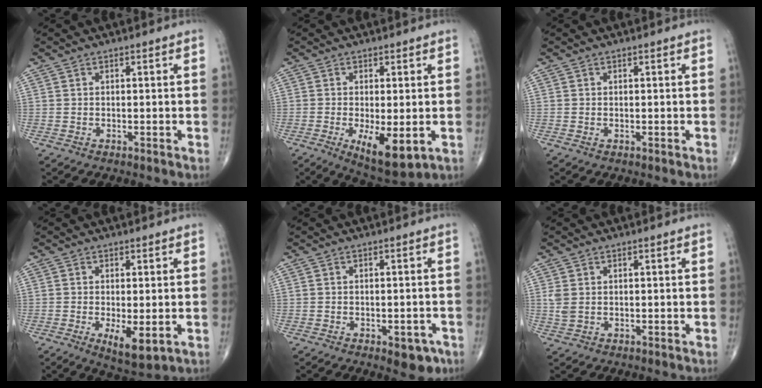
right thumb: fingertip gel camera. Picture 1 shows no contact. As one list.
[{"total": 8.9, "force": [-2.3, 3.4, 7.9], "torque": [-0.122, -0.022, -0.029]}, {"total": 0.0}, {"total": 6.2, "force": [-1.6, 2.3, 5.5], "torque": [-0.090, -0.018, -0.019]}, {"total": 4.6, "force": [-2.3, 2.4, 3.2], "torque": [-0.023, 0.010, -0.022]}, {"total": 2.3, "force": [0.3, 1.6, 1.7], "torque": [-0.046, 0.004, 0.010]}]